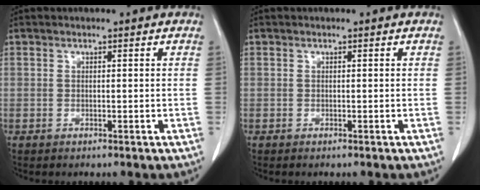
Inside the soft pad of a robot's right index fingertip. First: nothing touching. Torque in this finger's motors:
{"motor_torque": [0.10, -0.06, 0.01, 0.01]}